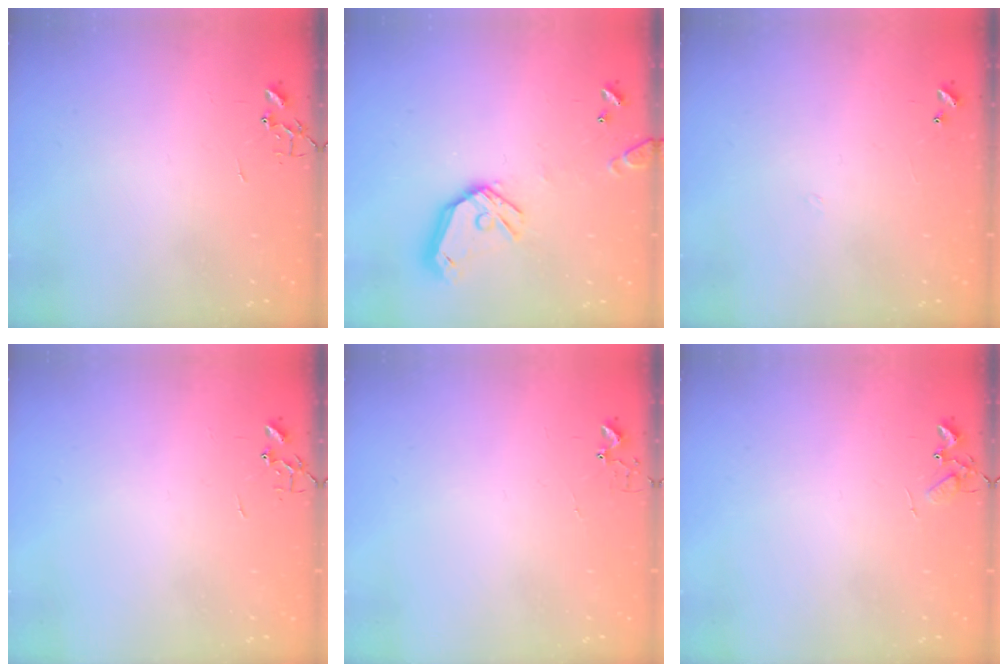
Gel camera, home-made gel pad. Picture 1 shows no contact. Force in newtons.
{"total": 14.4, "press": 14.2, "slide": 2.1}
{"total": 3.8, "press": 3.8, "slide": 0.5}
{"total": 0.0}
{"total": 2.9, "press": 2.9, "slide": 0.3}
{"total": 5.9, "press": 5.9, "slide": 0.3}